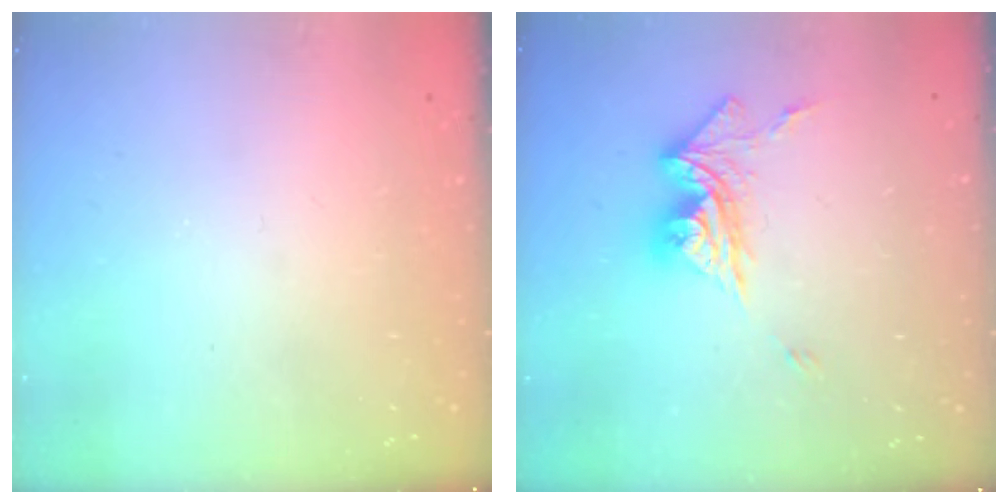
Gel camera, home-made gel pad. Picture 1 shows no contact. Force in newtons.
{"total": 12.0, "press": 11.9, "slide": 1.5}